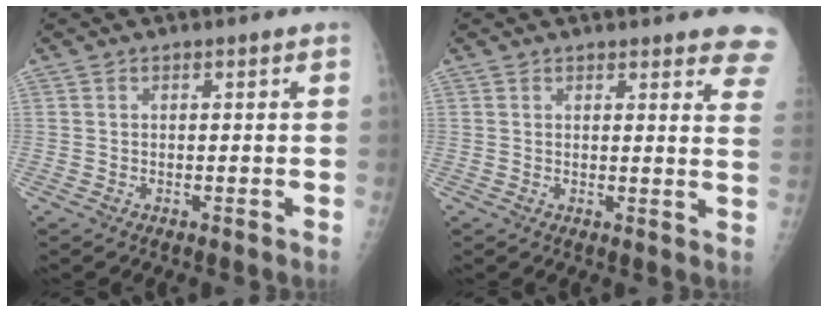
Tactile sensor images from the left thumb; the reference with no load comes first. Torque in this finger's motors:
{"motor_torque": [3.79, 1.22, 1.11, -1.01, 0.04]}